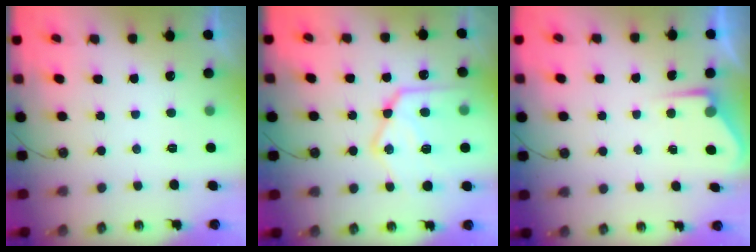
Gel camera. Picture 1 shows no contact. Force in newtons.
{"total": 20.2, "press": 20.1, "slide": 1.9}
{"total": 4.2, "press": 4.2, "slide": 0.5}